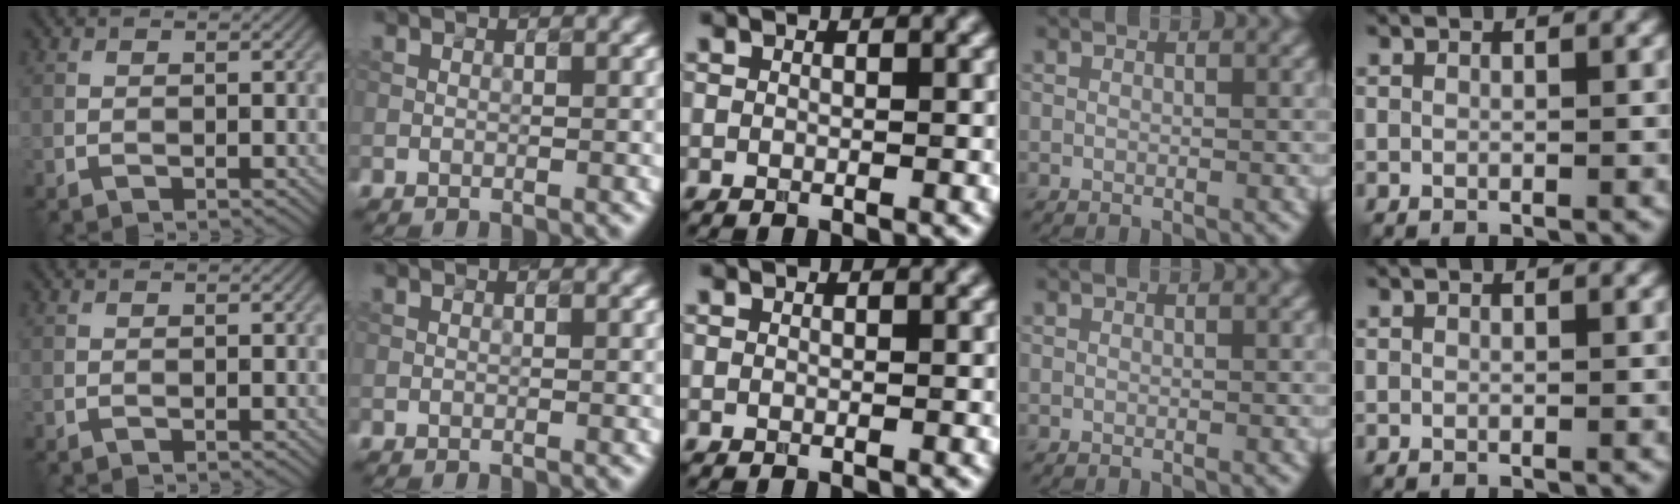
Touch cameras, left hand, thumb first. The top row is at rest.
{}